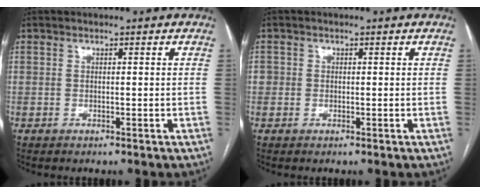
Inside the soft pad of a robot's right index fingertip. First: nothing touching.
{"total": 1.5, "force": [-0.1, 1.4, 0.4], "torque": [0.001, 0.008, -0.001]}